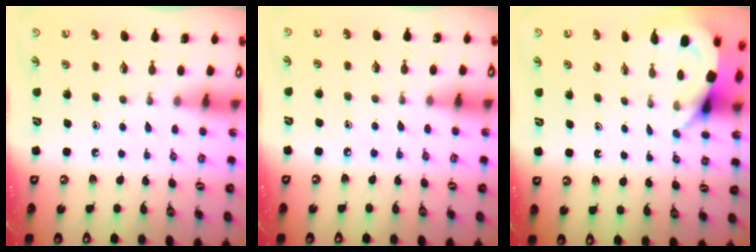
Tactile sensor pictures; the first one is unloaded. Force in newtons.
{"total": 6.2, "press": 6.2, "slide": 0.7}
{"total": 3.8, "press": 3.8, "slide": 0.3}